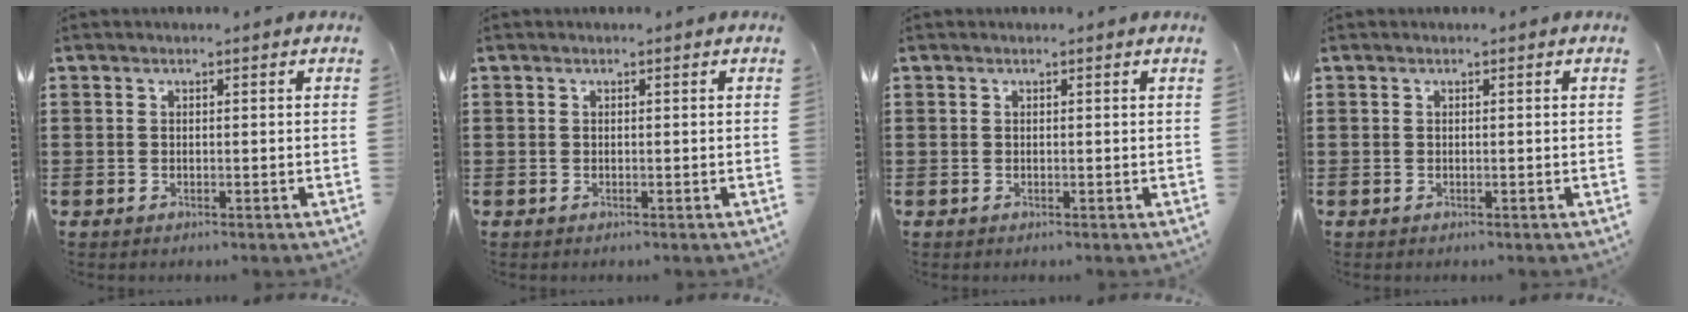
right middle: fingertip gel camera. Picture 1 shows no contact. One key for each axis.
{"total": 0.0}
{"total": 0.0}
{"total": 0.0}